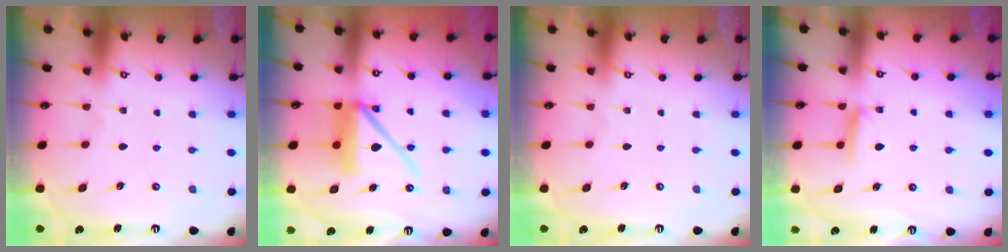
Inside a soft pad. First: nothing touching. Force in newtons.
{"total": 12.3, "press": 12.2, "slide": 1.6}
{"total": 0.0}
{"total": 6.5, "press": 6.4, "slide": 0.7}